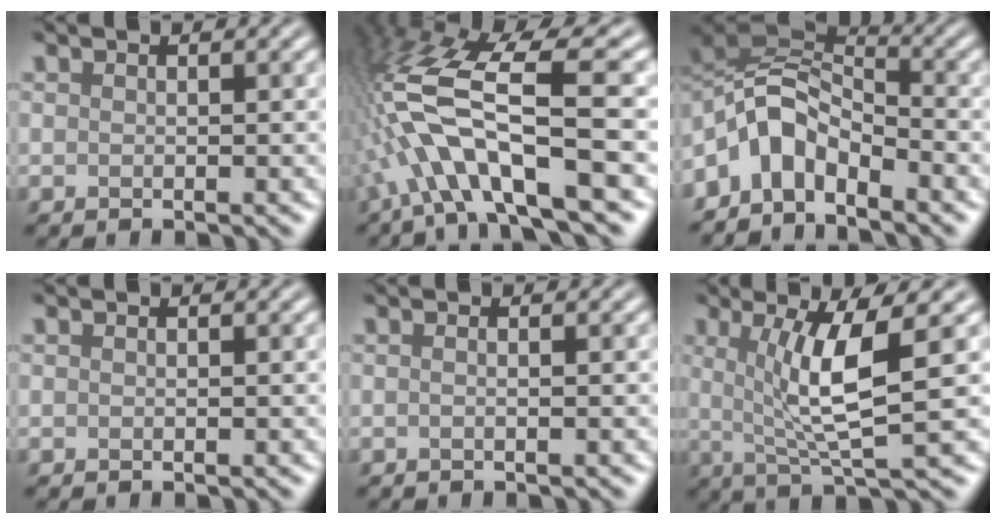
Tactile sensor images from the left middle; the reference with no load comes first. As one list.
[{"total": 10.5, "force": [-2.6, 2.8, 9.8], "torque": [-0.189, 0.026, -0.048]}, {"total": 5.8, "force": [-3.5, 3.1, 3.5], "torque": [-0.051, 0.016, -0.076]}, {"total": 0.0}, {"total": 1.9, "force": [0.3, 1.1, 1.5], "torque": [0.004, 0.003, -0.024]}, {"total": 6.1, "force": [1.0, 1.1, 5.9], "torque": [-0.105, 0.004, 0.022]}]